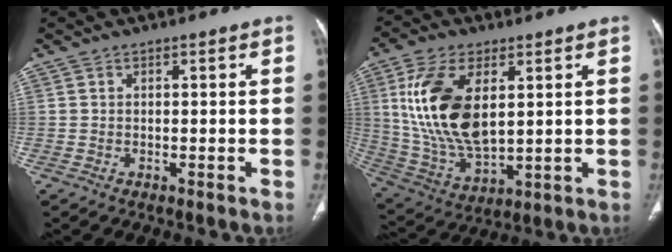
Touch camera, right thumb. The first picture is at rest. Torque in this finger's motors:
{"motor_torque": [-1.27, 2.12, 1.72, 0.52, 0.46]}